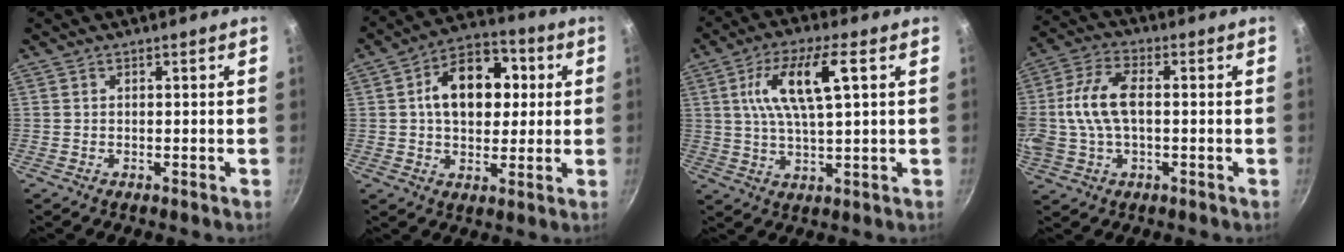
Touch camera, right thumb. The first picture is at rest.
{"total": 14.7, "force": [2.5, 9.6, 10.8], "torque": [-0.131, 0.015, 0.030]}
{"total": 12.2, "force": [3.4, 3.4, 11.2], "torque": [-0.227, 0.006, 0.064]}
{"total": 12.0, "force": [0.3, 6.6, 10.0], "torque": [-0.220, 0.026, 0.005]}